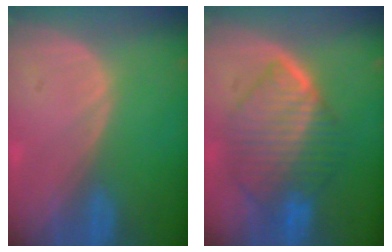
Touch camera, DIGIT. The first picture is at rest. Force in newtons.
{"total": 10.1, "press": 10.1, "slide": 1.0}